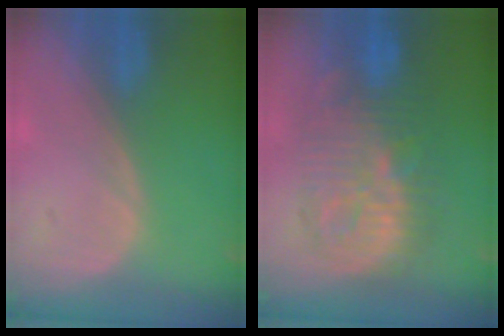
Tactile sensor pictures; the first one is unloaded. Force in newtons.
{"total": 11.1, "press": 11.1, "slide": 0.7}